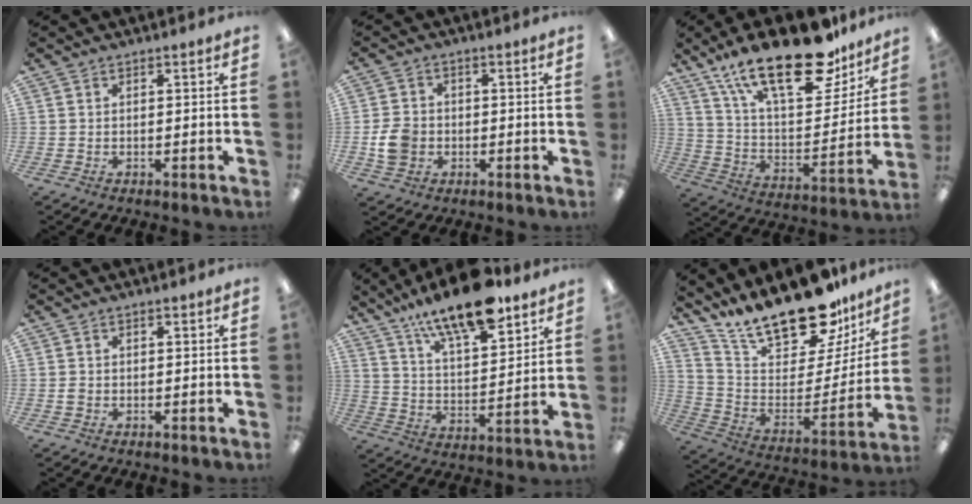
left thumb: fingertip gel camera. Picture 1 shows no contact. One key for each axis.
{"total": 6.6, "fx": -1.3, "fy": 5.4, "fz": 3.4, "tx": -0.071, "ty": 0.007, "tz": -0.025}
{"total": 26.4, "fx": 17.7, "fy": 10.3, "fz": 16.7, "tx": -0.266, "ty": -0.104, "tz": 0.302}
{"total": 0.9, "fx": -0.1, "fy": 0.8, "fz": 0.4, "tx": -0.007, "ty": 0.005, "tz": -0.004}
{"total": 16.8, "fx": 12.8, "fy": 5.3, "fz": 9.5, "tx": -0.159, "ty": -0.075, "tz": 0.217}
{"total": 22.3, "fx": 18.5, "fy": 7.1, "fz": 10.1, "tx": -0.162, "ty": -0.141, "tz": 0.320}